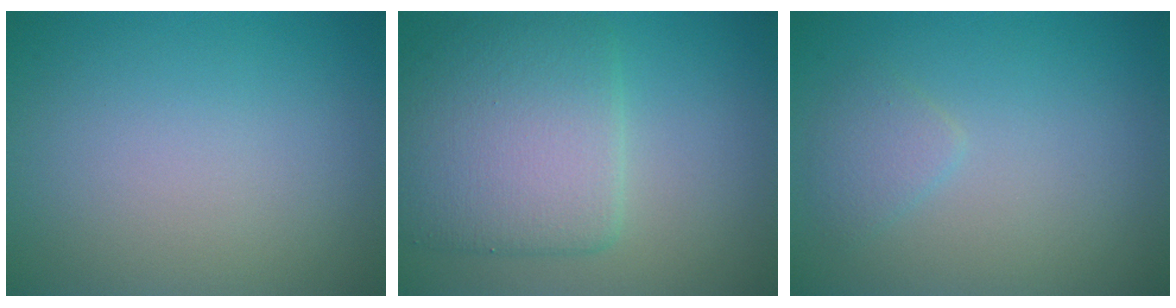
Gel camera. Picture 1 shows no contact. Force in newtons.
{"total": 7.0, "press": 7.0, "slide": 0.2}
{"total": 1.4, "press": 1.4, "slide": 0.0}